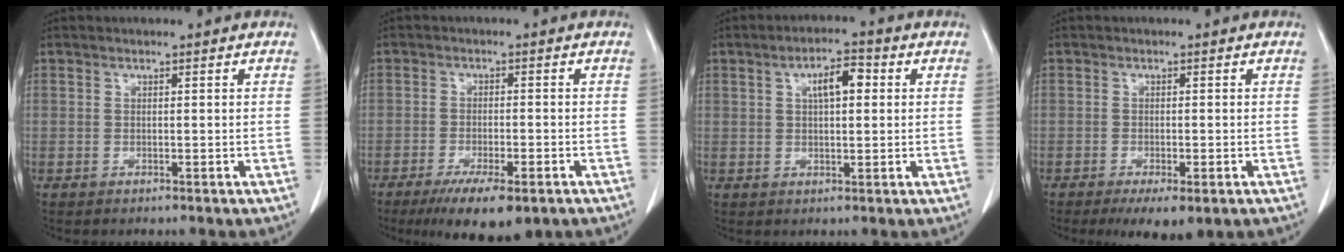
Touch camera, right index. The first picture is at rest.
{"total": 9.8, "force": [-6.4, 2.4, 7.0], "torque": [-0.105, -0.018, -0.094]}
{"total": 5.3, "force": [1.5, 1.8, 4.7], "torque": [-0.079, 0.013, 0.025]}
{"total": 5.5, "force": [-3.2, 1.5, 4.2], "torque": [-0.058, -0.014, -0.043]}